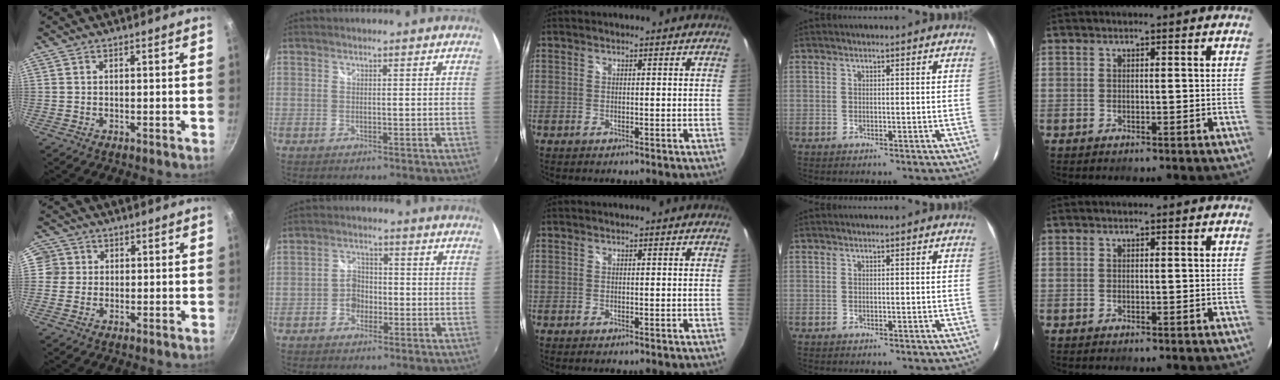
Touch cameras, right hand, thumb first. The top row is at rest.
{"thumb": {"total": 3.8, "force": [0.5, 3.8, 0.5], "torque": [0.027, 0.002, 0.000]}, "index": {"total": 3.9, "force": [-1.7, 3.2, 1.5], "torque": [-0.027, 0.012, -0.026]}}